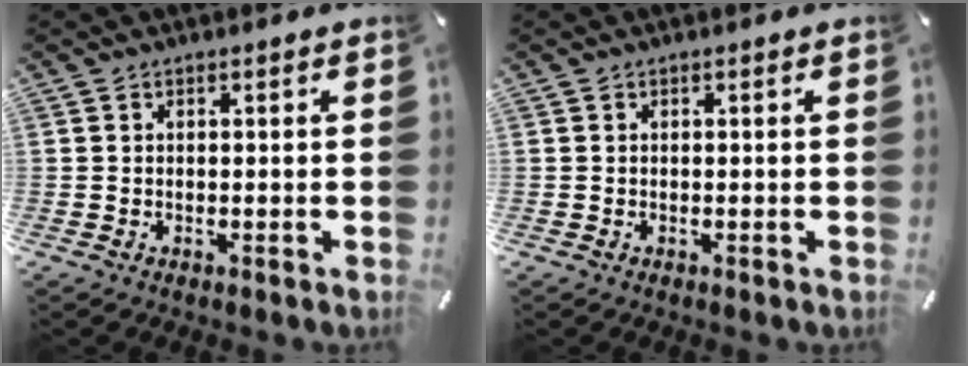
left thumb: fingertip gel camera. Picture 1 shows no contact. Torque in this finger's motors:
{"motor_torque": [0.00, 0.00, 0.00, -0.09, 0.00]}